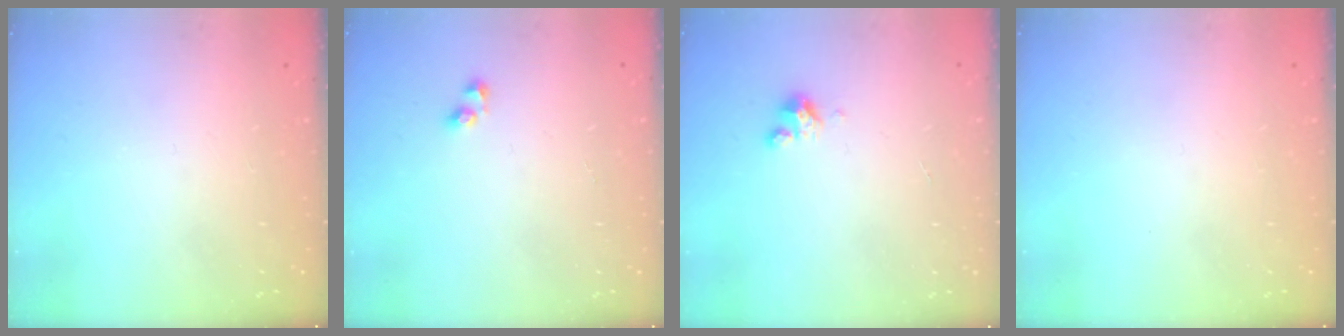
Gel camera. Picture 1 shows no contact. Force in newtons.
{"total": 2.7, "press": 2.6, "slide": 0.6}
{"total": 2.5, "press": 2.5, "slide": 0.2}
{"total": 0.0}